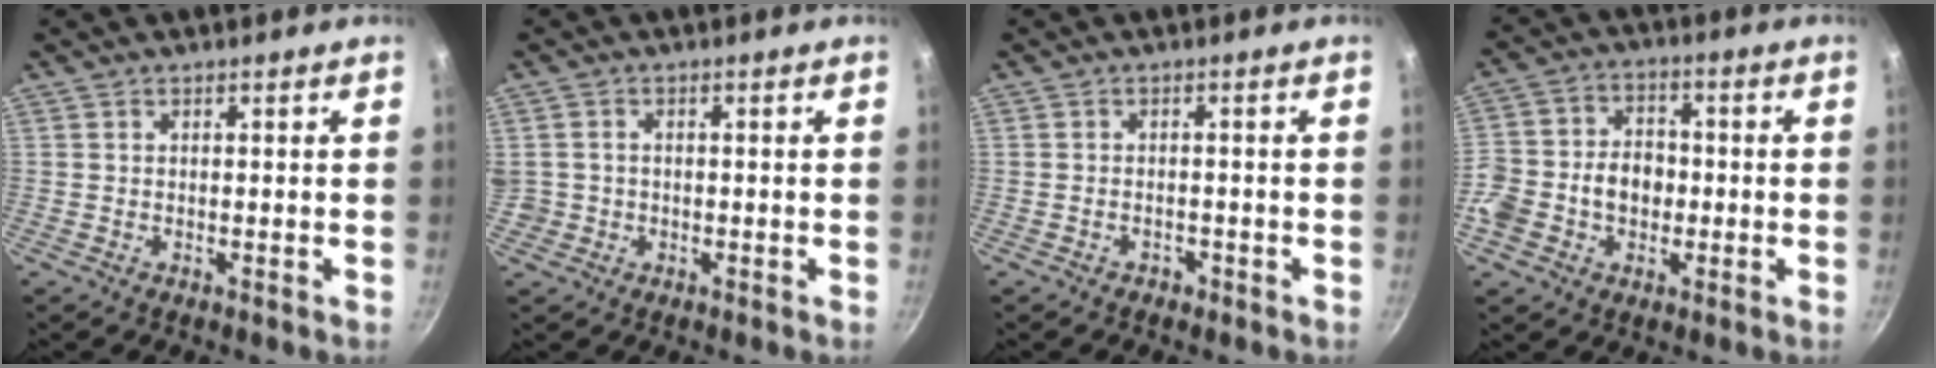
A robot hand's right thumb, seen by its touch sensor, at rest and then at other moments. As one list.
[{"total": 3.8, "force": [-0.3, 3.5, 1.4], "torque": [-0.026, 0.011, 0.000]}, {"total": 1.3, "force": [-0.8, 0.9, 0.2], "torque": [0.001, 0.009, -0.013]}, {"total": 12.6, "force": [-2.2, 9.5, 7.9], "torque": [-0.131, 0.036, -0.041]}]